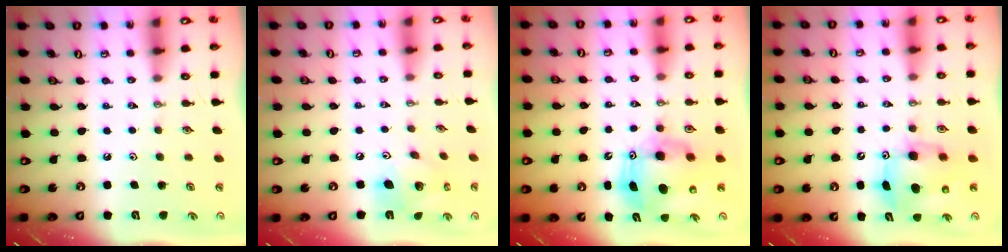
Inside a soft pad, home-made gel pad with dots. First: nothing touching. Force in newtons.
{"total": 15.1, "press": 14.8, "slide": 2.7}
{"total": 11.4, "press": 11.3, "slide": 1.0}
{"total": 7.9, "press": 7.9, "slide": 0.6}